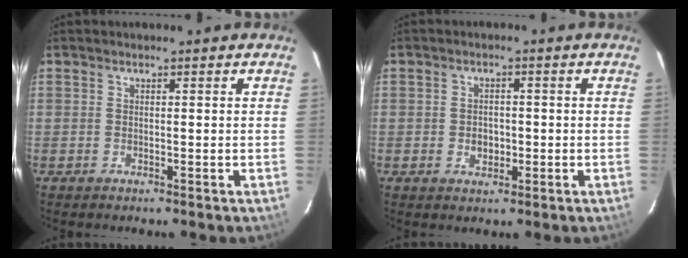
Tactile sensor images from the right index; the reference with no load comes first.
{"total": 3.1, "force": [-0.6, 2.5, 1.7], "torque": [-0.029, 0.002, -0.006]}